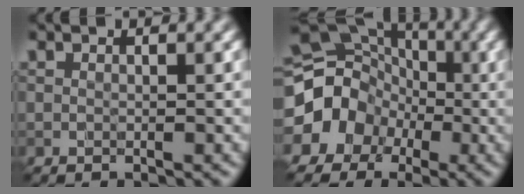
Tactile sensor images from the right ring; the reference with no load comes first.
{"total": 12.7, "force": [-1.5, 11.8, 4.6], "torque": [-0.105, 0.010, -0.054]}